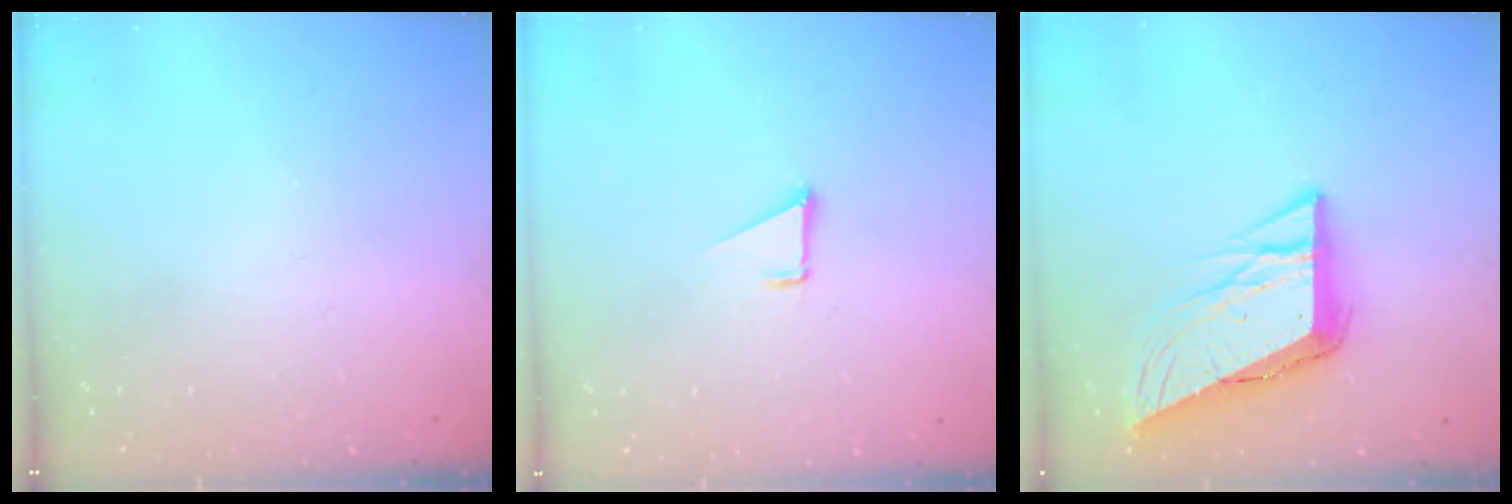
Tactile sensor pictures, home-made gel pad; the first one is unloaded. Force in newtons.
{"total": 1.6, "press": 1.5, "slide": 0.1}
{"total": 11.4, "press": 11.2, "slide": 1.9}